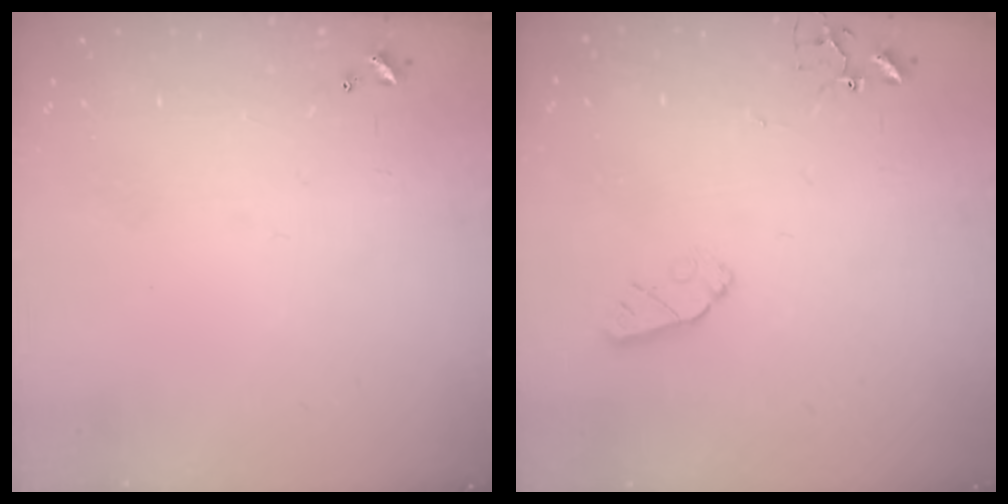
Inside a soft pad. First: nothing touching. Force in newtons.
{"total": 4.9, "press": 4.8, "slide": 0.6}